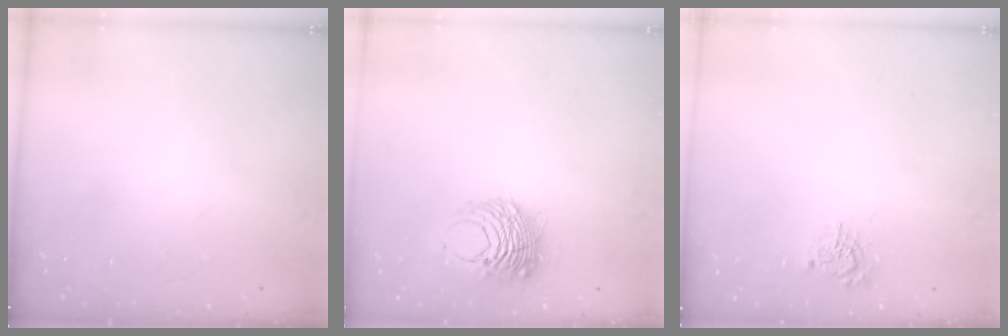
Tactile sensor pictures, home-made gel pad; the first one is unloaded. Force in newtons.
{"total": 9.2, "press": 9.2, "slide": 0.5}
{"total": 5.2, "press": 5.1, "slide": 0.5}